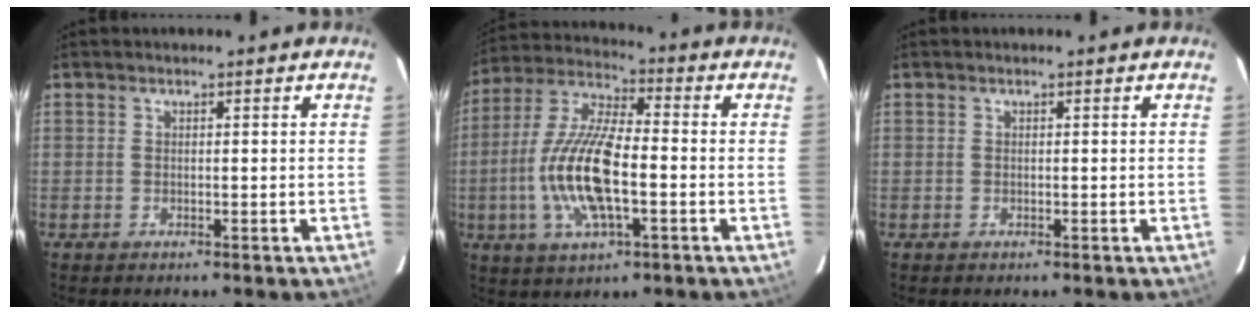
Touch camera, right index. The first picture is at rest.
{"total": 15.7, "force": [-3.2, 5.3, 14.4], "torque": [-0.300, -0.001, -0.063]}
{"total": 0.0}